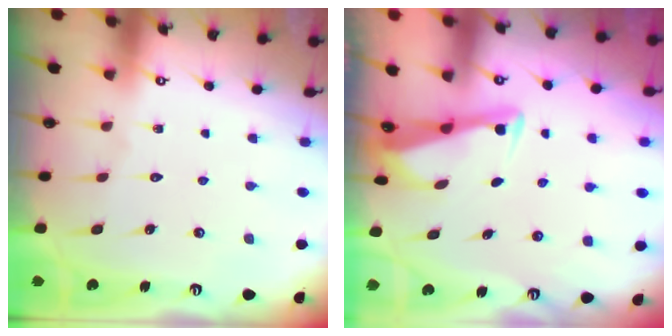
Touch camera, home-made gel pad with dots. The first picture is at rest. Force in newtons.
{"total": 2.8, "press": 2.7, "slide": 0.4}